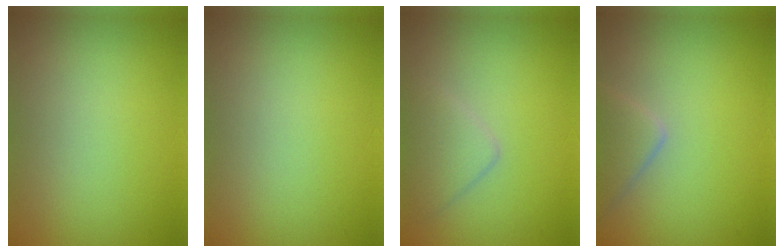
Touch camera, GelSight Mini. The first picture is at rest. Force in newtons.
{"total": 0.0}
{"total": 2.4, "press": 2.4, "slide": 0.1}
{"total": 2.7, "press": 2.7, "slide": 0.1}